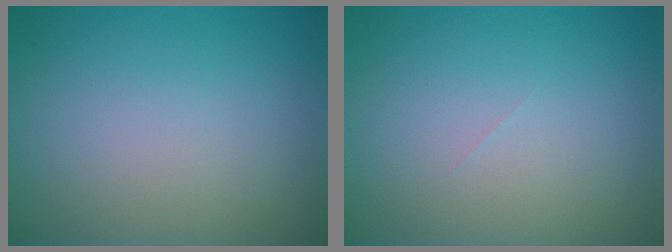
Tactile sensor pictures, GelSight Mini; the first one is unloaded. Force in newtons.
{"total": 0.0}